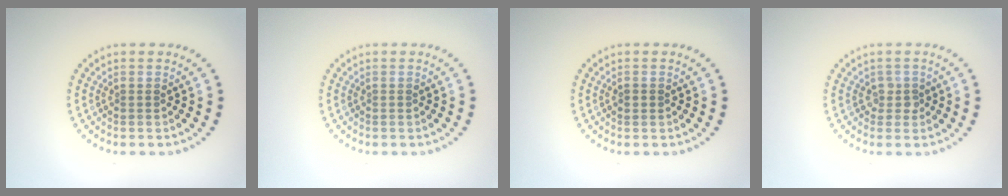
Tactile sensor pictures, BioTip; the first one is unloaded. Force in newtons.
{"total": 0.0}
{"total": 0.9, "press": 0.9, "slide": 0.0}
{"total": 1.2, "press": 1.1, "slide": 0.6}